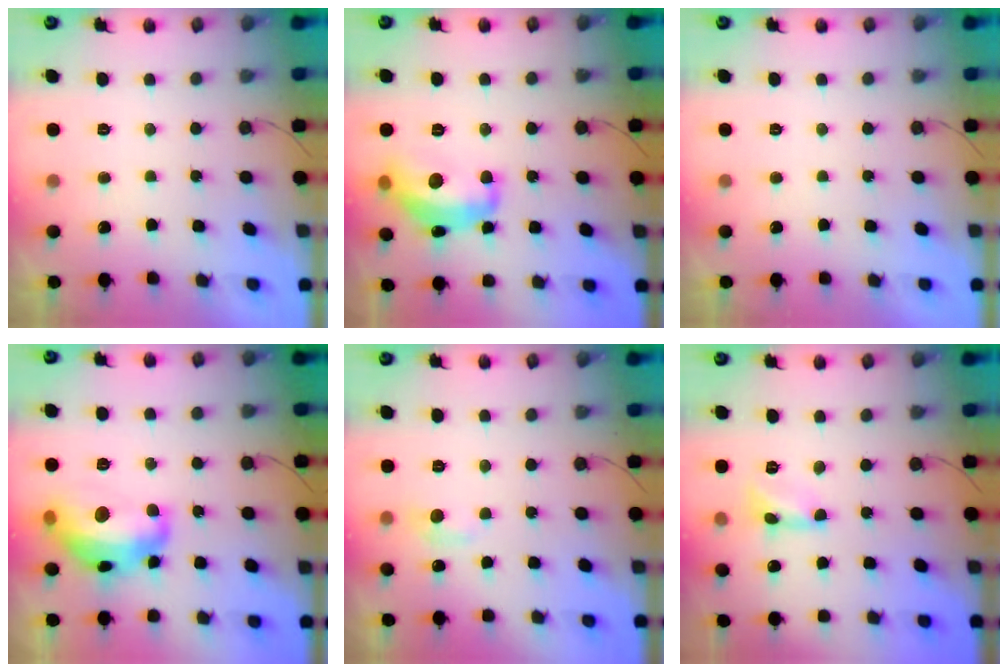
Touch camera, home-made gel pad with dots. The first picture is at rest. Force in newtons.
{"total": 15.7, "press": 15.6, "slide": 1.0}
{"total": 0.0}
{"total": 15.3, "press": 15.3, "slide": 1.1}
{"total": 6.1, "press": 6.0, "slide": 0.9}
{"total": 2.4, "press": 2.4, "slide": 0.2}